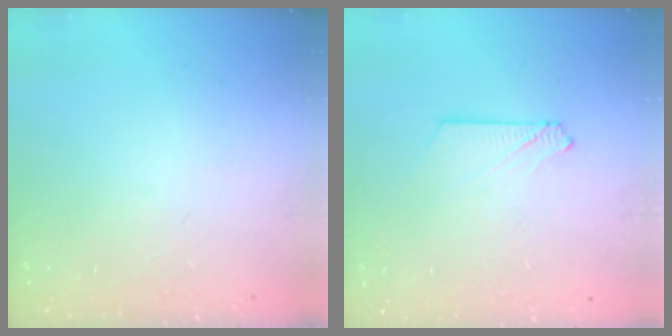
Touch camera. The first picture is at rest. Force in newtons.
{"total": 3.0, "press": 3.0, "slide": 0.4}